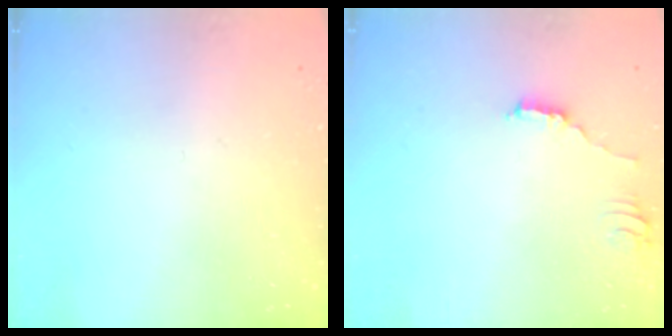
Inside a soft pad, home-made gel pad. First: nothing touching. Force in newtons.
{"total": 2.5, "press": 2.5, "slide": 0.2}